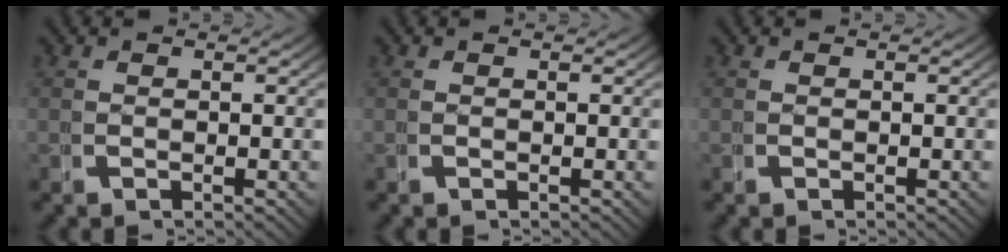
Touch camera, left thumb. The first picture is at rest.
{"total": 0.0}
{"total": 0.0}